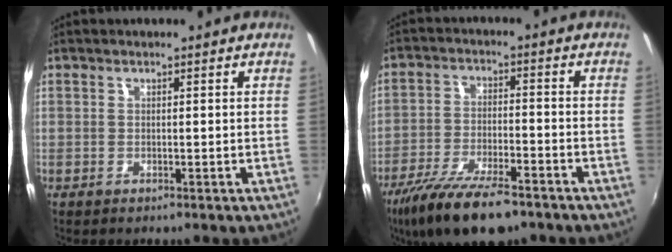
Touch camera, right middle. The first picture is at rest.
{"total": 15.0, "force": [-10.9, 4.6, 9.2], "torque": [-0.196, -0.033, -0.191]}